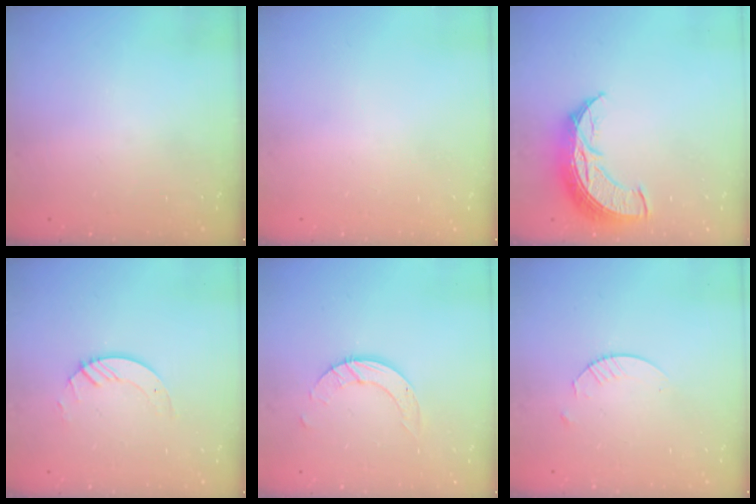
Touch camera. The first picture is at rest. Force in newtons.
{"total": 0.0}
{"total": 11.2, "press": 11.1, "slide": 0.9}
{"total": 3.0, "press": 3.0, "slide": 0.3}
{"total": 6.5, "press": 6.5, "slide": 0.5}
{"total": 2.4, "press": 2.4, "slide": 0.3}